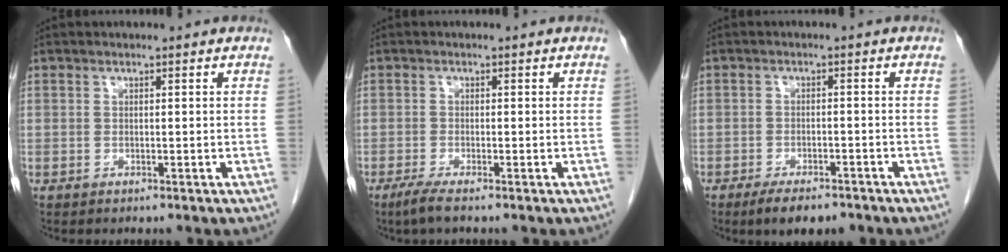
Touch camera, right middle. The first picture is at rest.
{"total": 2.3, "force": [-1.6, -0.1, 1.6], "torque": [-0.042, -0.009, -0.037]}
{"total": 5.5, "force": [-4.2, 1.7, 3.1], "torque": [-0.049, -0.004, -0.067]}